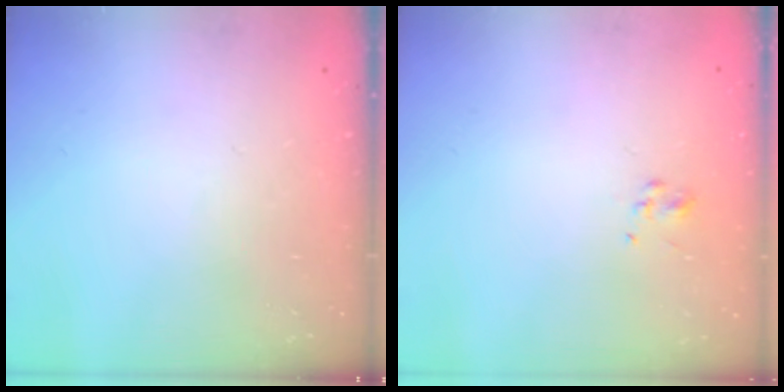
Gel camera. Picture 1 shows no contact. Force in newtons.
{"total": 2.6, "press": 2.5, "slide": 0.7}